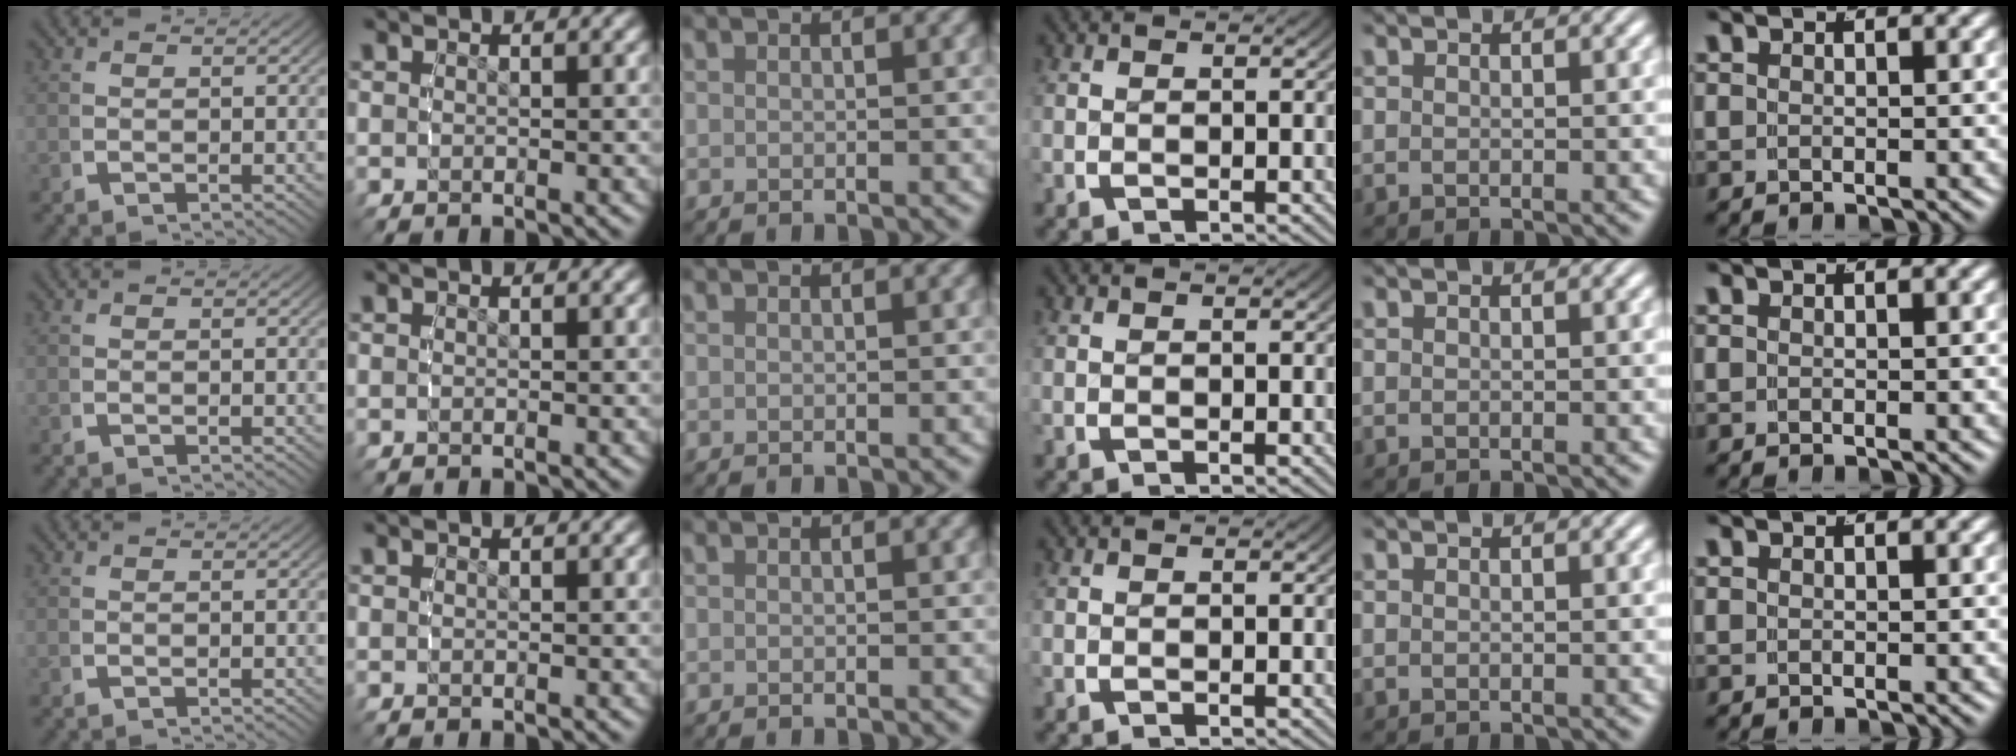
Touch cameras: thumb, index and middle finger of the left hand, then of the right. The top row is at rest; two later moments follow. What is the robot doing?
{"motion": "grasp_and_lifting", "object": "small bumper sticker"}